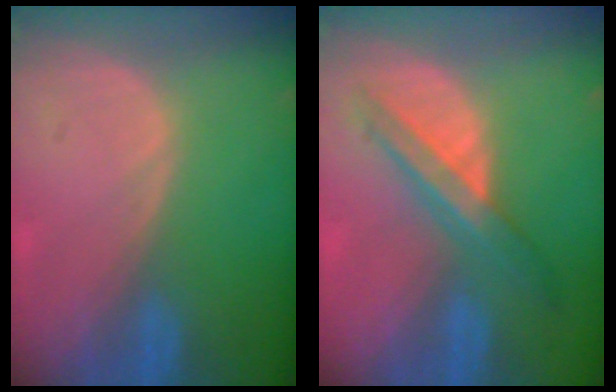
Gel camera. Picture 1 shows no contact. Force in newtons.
{"total": 7.1, "press": 6.0, "slide": 3.9}